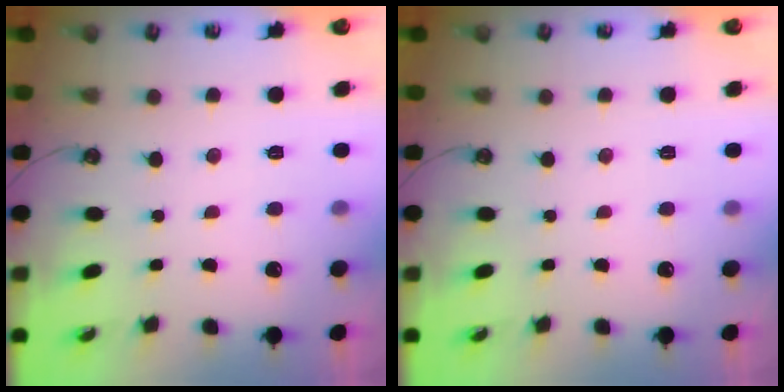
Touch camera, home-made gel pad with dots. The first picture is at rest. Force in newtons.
{"total": 0.0}